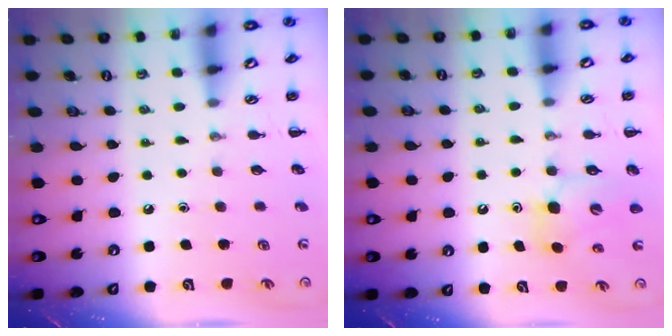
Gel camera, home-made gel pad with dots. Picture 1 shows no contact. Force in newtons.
{"total": 5.6, "press": 5.6, "slide": 0.7}